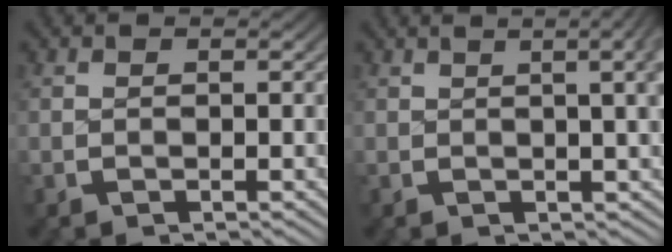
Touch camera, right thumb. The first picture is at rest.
{"total": 4.4, "force": [1.3, 1.2, 4.0], "torque": [-0.030, 0.017, 0.012]}